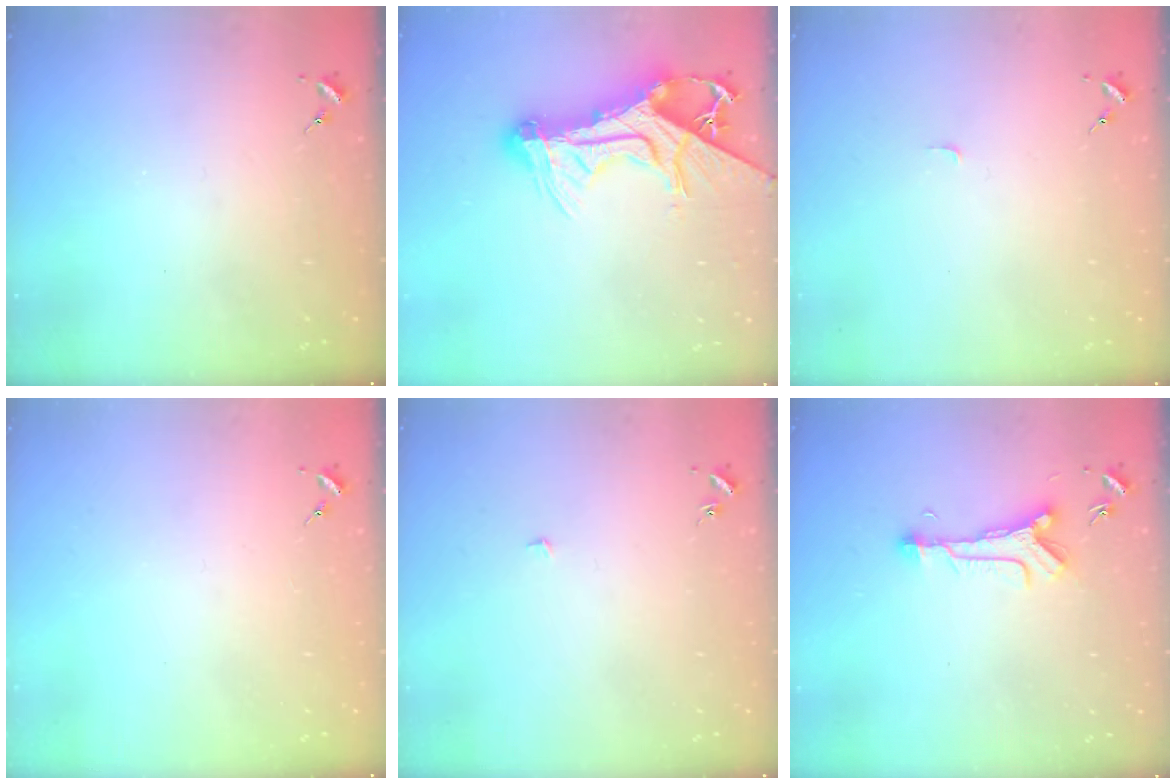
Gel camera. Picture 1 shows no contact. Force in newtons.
{"total": 19.7, "press": 19.6, "slide": 1.8}
{"total": 2.5, "press": 2.5, "slide": 0.3}
{"total": 0.0}
{"total": 2.3, "press": 2.3, "slide": 0.1}
{"total": 8.3, "press": 8.3, "slide": 0.5}